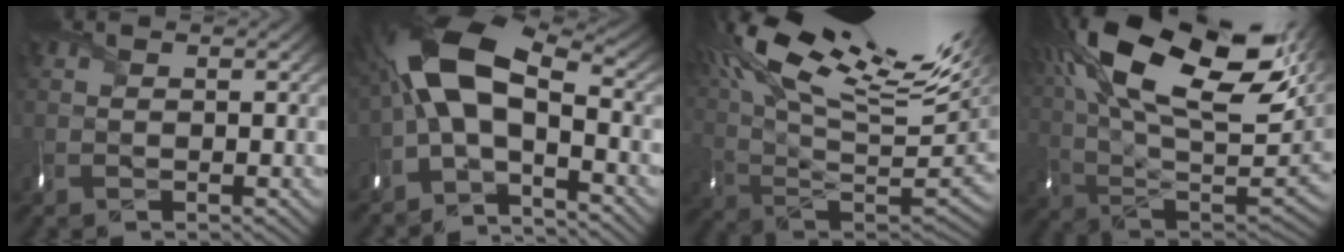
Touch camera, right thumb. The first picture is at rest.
{"total": 13.1, "force": [-1.2, 6.2, 11.5], "torque": [-0.230, 0.025, -0.047]}
{"total": 21.5, "force": [11.7, 7.1, 16.6], "torque": [-0.318, 0.050, 0.206]}
{"total": 22.4, "force": [10.3, 10.5, 17.0], "torque": [-0.331, 0.043, 0.171]}